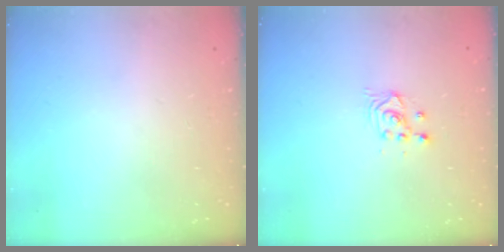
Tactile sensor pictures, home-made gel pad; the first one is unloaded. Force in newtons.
{"total": 2.5, "press": 2.5, "slide": 0.1}